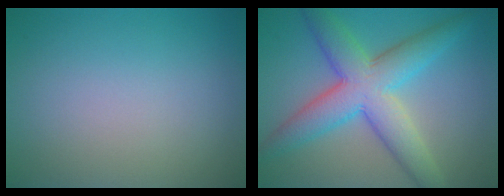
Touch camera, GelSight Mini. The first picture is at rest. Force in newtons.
{"total": 7.7, "press": 7.7, "slide": 0.3}